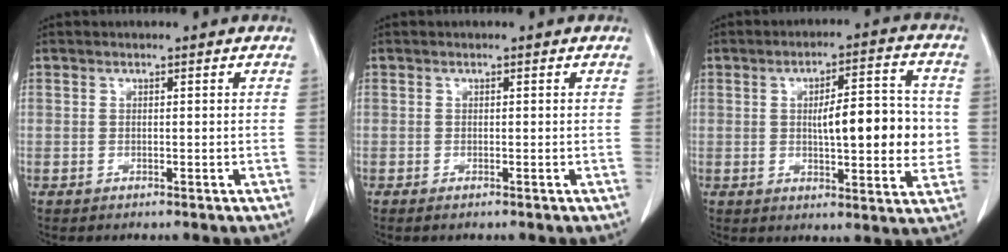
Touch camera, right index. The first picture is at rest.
{"total": 0.6, "force": [-0.4, 0.1, 0.4], "torque": [-0.008, -0.002, -0.006]}
{"total": 11.9, "force": [0.2, 3.3, 11.5], "torque": [-0.164, 0.016, 0.006]}